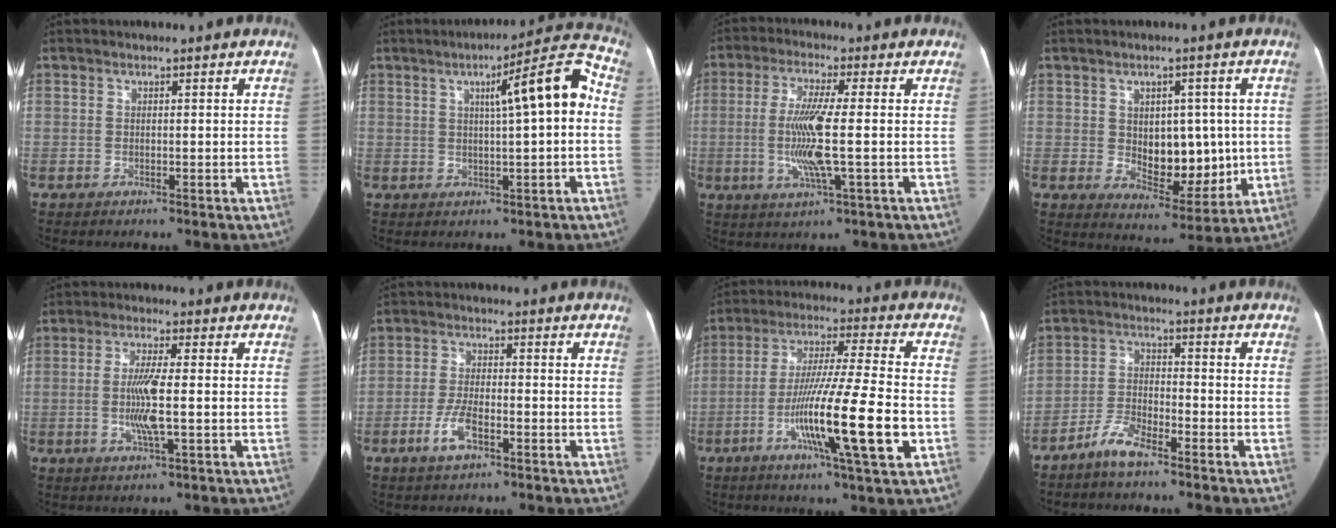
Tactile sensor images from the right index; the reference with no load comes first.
{"total": 10.8, "force": [1.5, 1.0, 10.6], "torque": [-0.146, 0.034, 0.017]}
{"total": 9.3, "force": [-1.1, 0.5, 9.3], "torque": [-0.189, -0.006, -0.025]}
{"total": 10.3, "force": [0.4, 6.3, 8.1], "torque": [-0.105, 0.004, 0.025]}
{"total": 6.6, "force": [-0.9, 0.5, 6.5], "torque": [-0.131, -0.005, -0.018]}
{"total": 5.7, "force": [-2.7, 2.4, 4.4], "torque": [-0.097, 0.001, -0.050]}
{"total": 17.5, "force": [-5.3, 0.2, 16.7], "torque": [-0.290, -0.016, -0.093]}
{"total": 5.7, "force": [-4.4, 1.9, 3.1], "torque": [-0.073, 0.001, -0.088]}